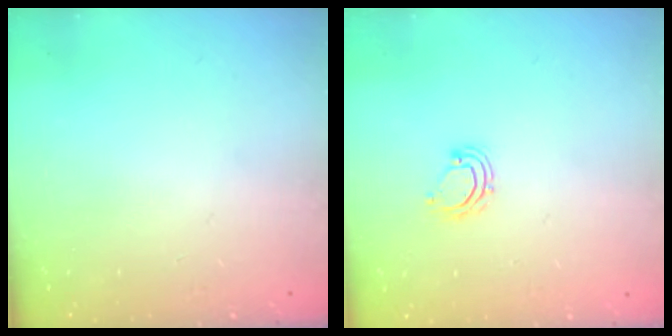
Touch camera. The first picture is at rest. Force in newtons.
{"total": 5.4, "press": 5.4, "slide": 0.3}